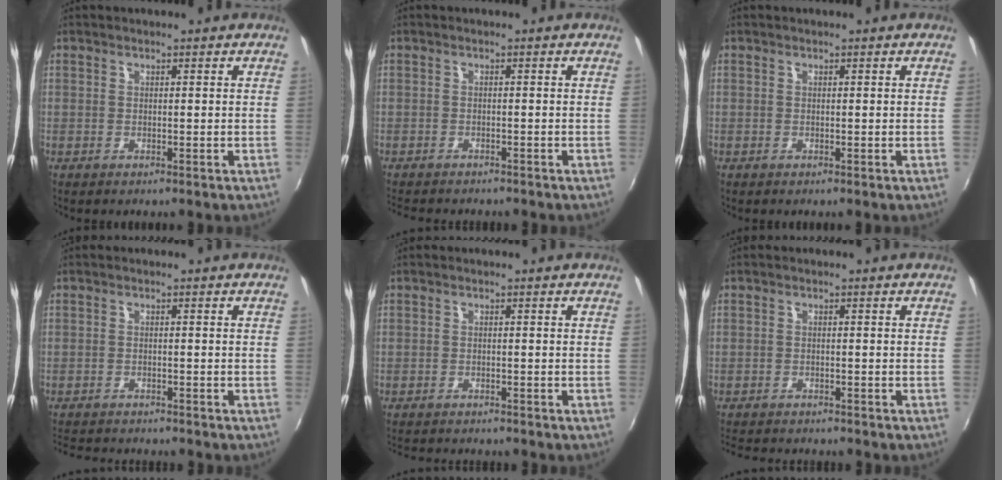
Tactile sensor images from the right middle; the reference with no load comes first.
{"total": 4.5, "force": [-4.1, 1.0, 1.4], "torque": [-0.039, -0.015, -0.065]}
{"total": 0.0}
{"total": 6.9, "force": [-6.4, 1.4, 1.9], "torque": [-0.057, -0.012, -0.102]}
{"total": 4.5, "force": [-4.3, 0.7, 1.3], "torque": [-0.037, -0.014, -0.068]}
{"total": 6.2, "force": [-5.8, 1.2, 1.8], "torque": [-0.052, -0.014, -0.092]}